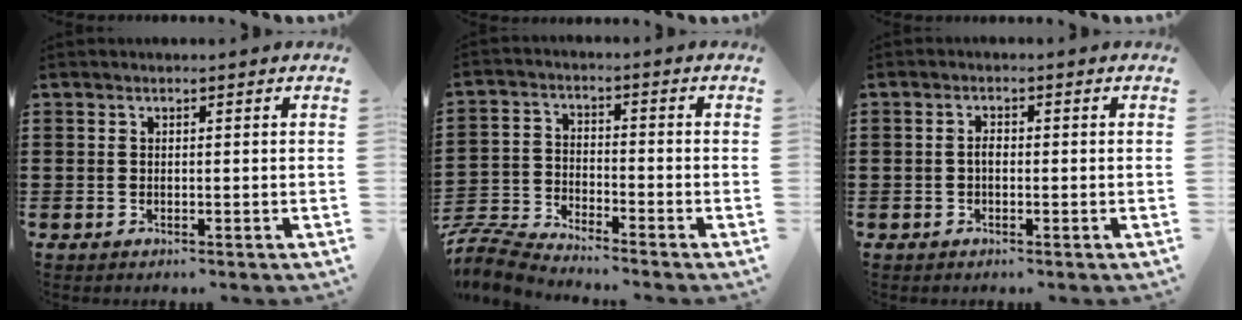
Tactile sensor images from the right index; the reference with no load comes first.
{"total": 5.9, "force": [-5.8, 0.2, 1.0], "torque": [-0.041, -0.006, -0.121]}
{"total": 1.3, "force": [-0.2, 0.6, 1.2], "torque": [-0.022, 0.002, -0.004]}